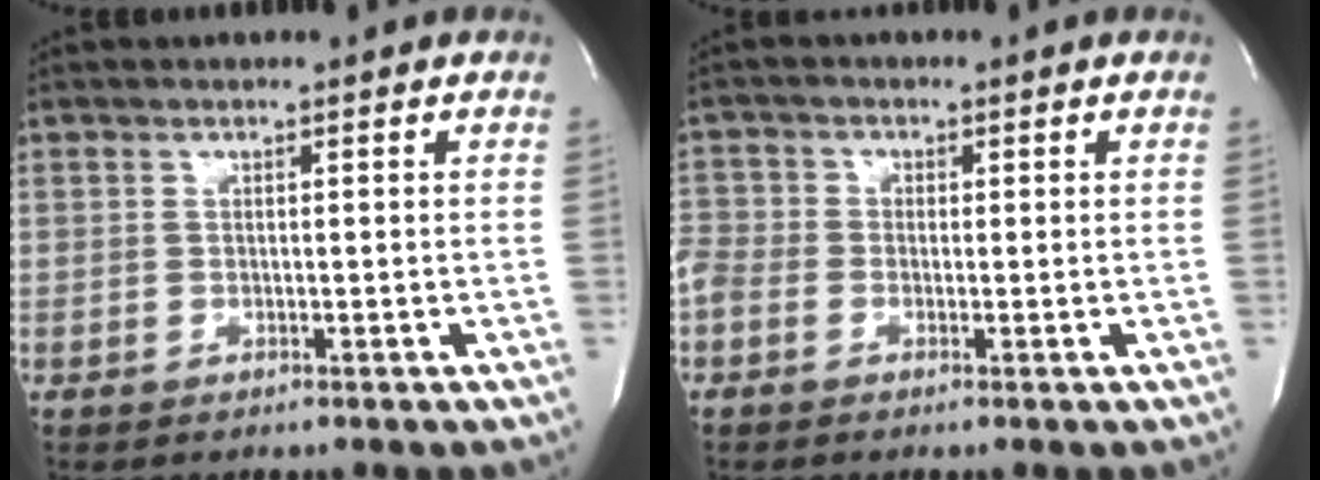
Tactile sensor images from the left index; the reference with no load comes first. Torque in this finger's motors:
{"motor_torque": [0.16, 0.04, -0.02, 0.02]}